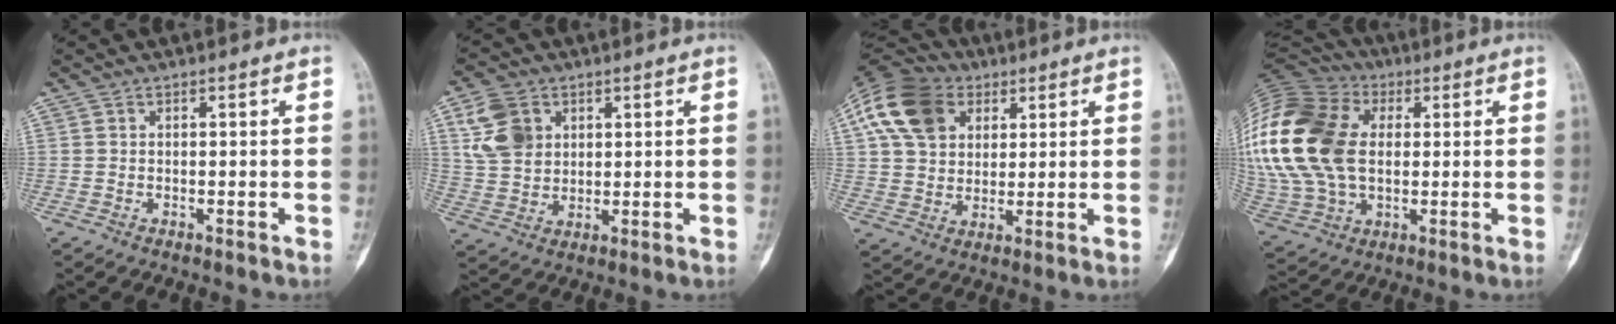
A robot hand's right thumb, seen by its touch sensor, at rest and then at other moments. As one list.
[{"total": 8.5, "force": [3.4, 6.4, 4.5], "torque": [-0.072, -0.006, 0.073]}, {"total": 15.1, "force": [6.1, 10.7, 8.8], "torque": [-0.161, 0.005, 0.107]}, {"total": 29.6, "force": [4.4, 20.0, 21.3], "torque": [-0.497, 0.035, 0.089]}]